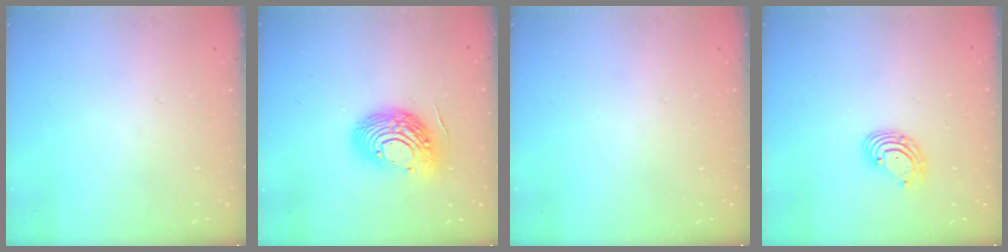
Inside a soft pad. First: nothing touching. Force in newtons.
{"total": 13.9, "press": 13.8, "slide": 1.6}
{"total": 0.0}
{"total": 4.8, "press": 4.7, "slide": 0.5}